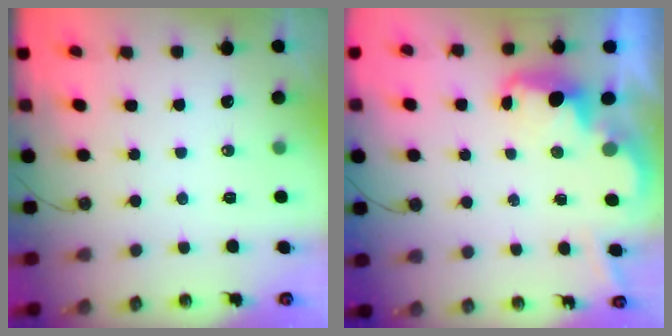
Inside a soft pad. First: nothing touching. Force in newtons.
{"total": 2.6, "press": 2.6, "slide": 0.4}